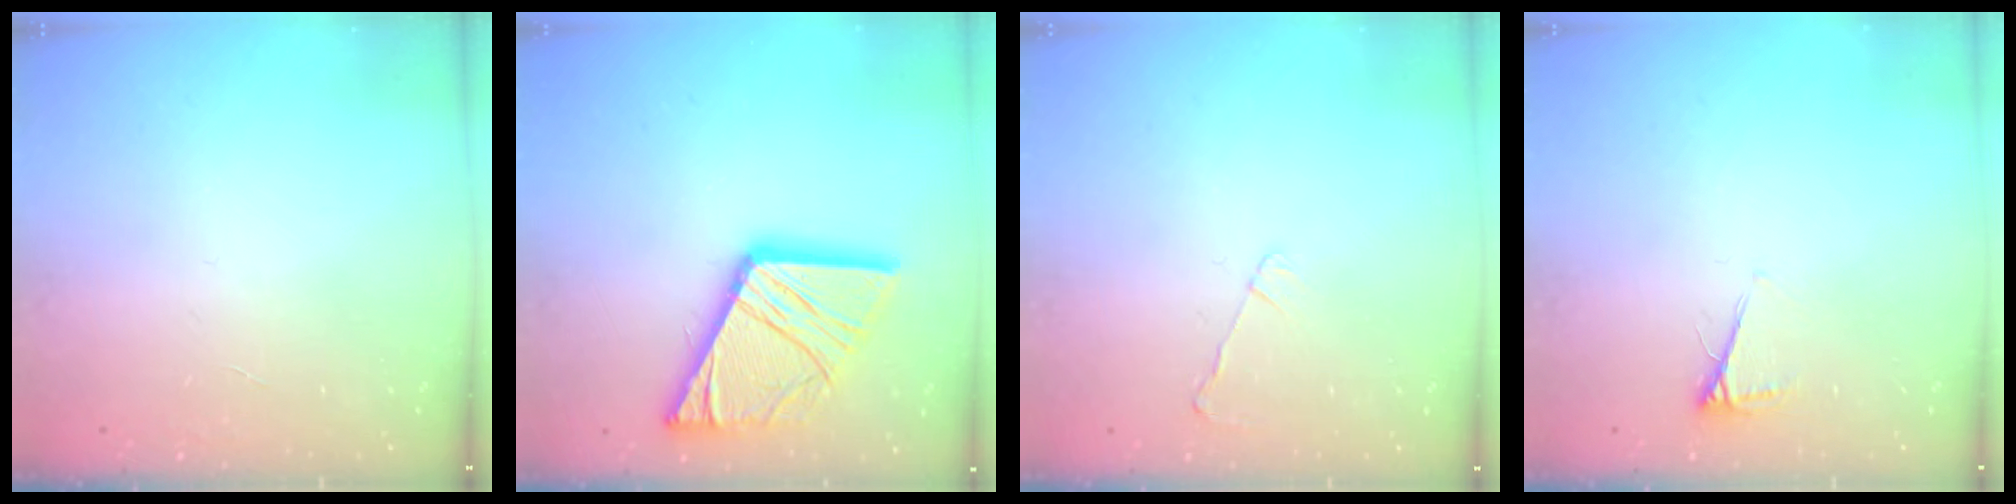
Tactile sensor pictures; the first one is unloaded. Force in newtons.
{"total": 19.0, "press": 18.9, "slide": 2.4}
{"total": 2.6, "press": 2.6, "slide": 0.5}
{"total": 4.2, "press": 4.1, "slide": 0.6}